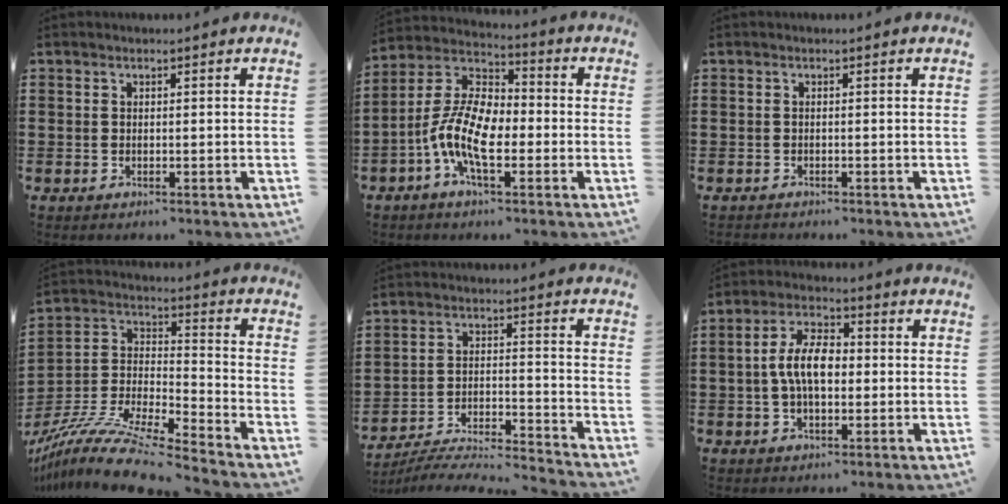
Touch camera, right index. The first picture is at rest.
{"total": 10.6, "force": [-3.4, 4.6, 8.9], "torque": [-0.217, -0.007, -0.070]}
{"total": 0.7, "force": [-0.6, 0.0, -0.2], "torque": [0.004, 0.003, -0.014]}
{"total": 11.7, "force": [-10.3, 1.0, 5.5], "torque": [-0.125, 0.002, -0.211]}
{"total": 5.6, "force": [-5.5, -0.1, 1.3], "torque": [-0.033, -0.009, -0.114]}
{"total": 7.5, "force": [-0.4, 3.9, 6.4], "torque": [-0.139, 0.006, -0.013]}